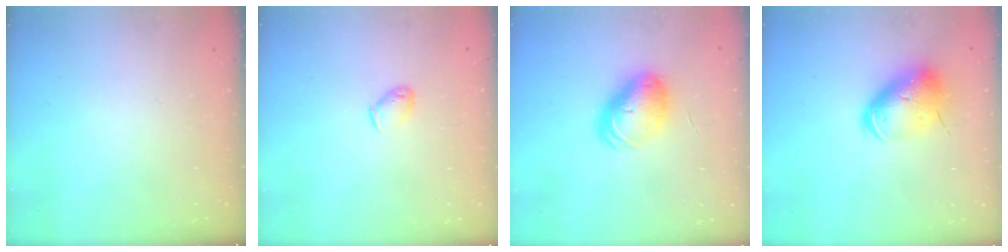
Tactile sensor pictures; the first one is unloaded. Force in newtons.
{"total": 3.9, "press": 3.8, "slide": 0.6}
{"total": 9.5, "press": 9.4, "slide": 1.8}
{"total": 11.8, "press": 11.6, "slide": 2.0}